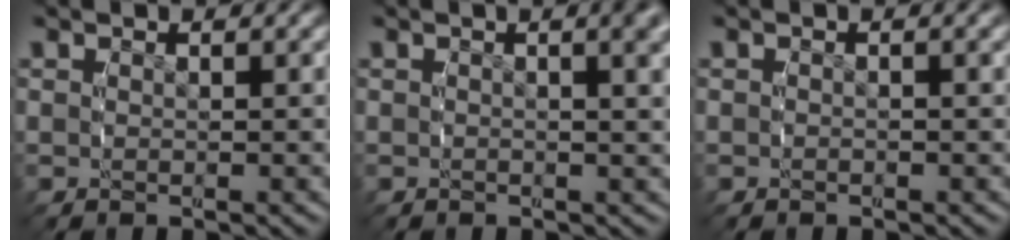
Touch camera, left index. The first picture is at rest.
{"total": 2.2, "force": [0.7, 0.3, 2.1], "torque": [-0.024, 0.002, 0.007]}
{"total": 0.6, "force": [-0.6, -0.3, 0.1], "torque": [0.001, 0.000, -0.010]}